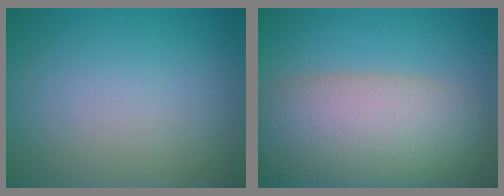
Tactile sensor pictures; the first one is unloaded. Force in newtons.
{"total": 10.2, "press": 10.2, "slide": 0.5}